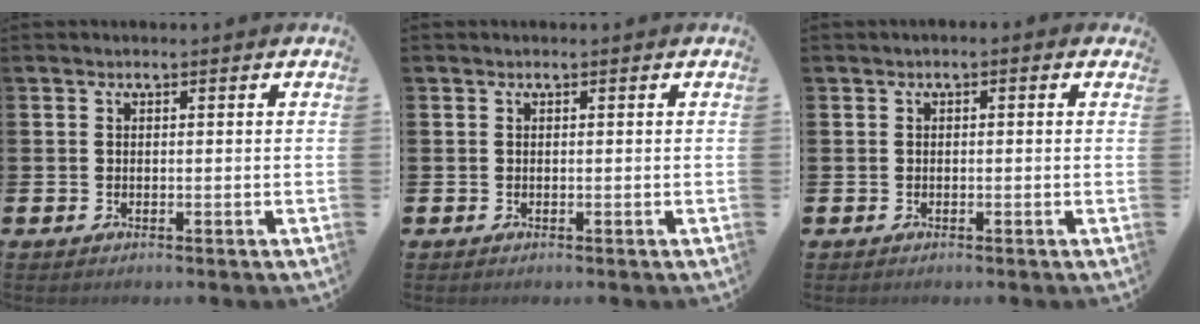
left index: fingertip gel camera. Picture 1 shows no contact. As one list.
[{"total": 0.0}, {"total": 0.6, "force": [-0.3, 0.3, 0.3], "torque": [-0.005, 0.001, -0.008]}]